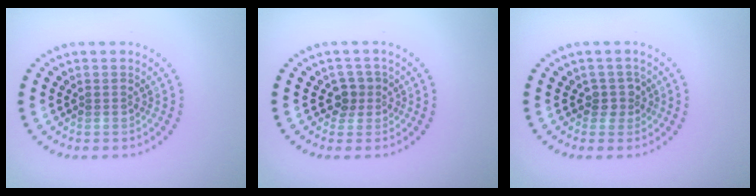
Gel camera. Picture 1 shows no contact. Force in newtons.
{"total": 1.8, "press": 1.5, "slide": 1.1}
{"total": 1.6, "press": 1.2, "slide": 1.0}